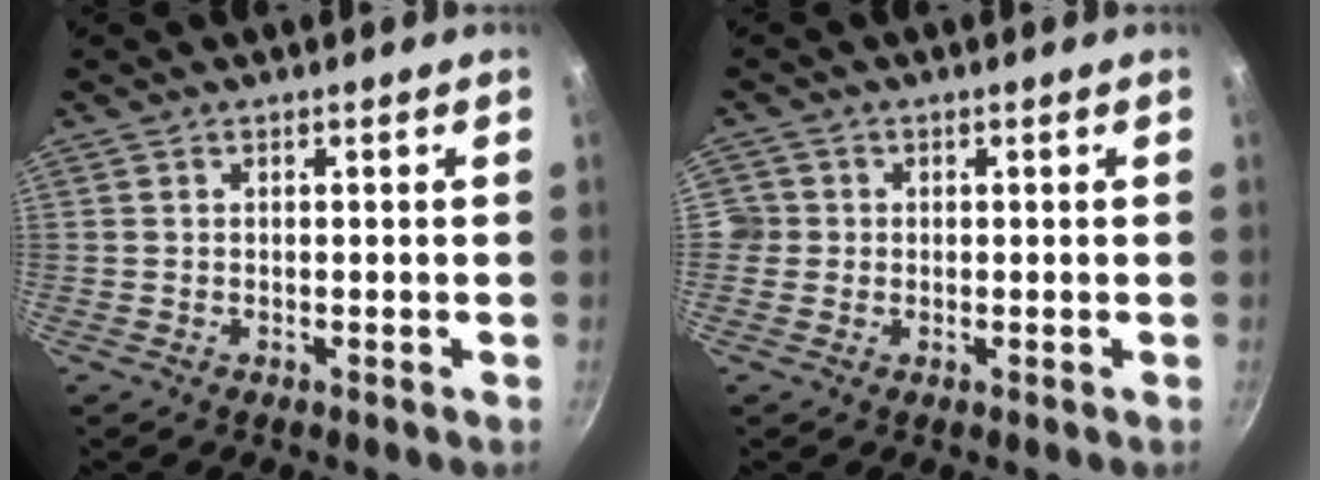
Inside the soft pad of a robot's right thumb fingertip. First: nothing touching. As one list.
[{"total": 2.7, "force": [-0.3, 2.6, 0.4], "torque": [0.012, 0.008, -0.010]}]